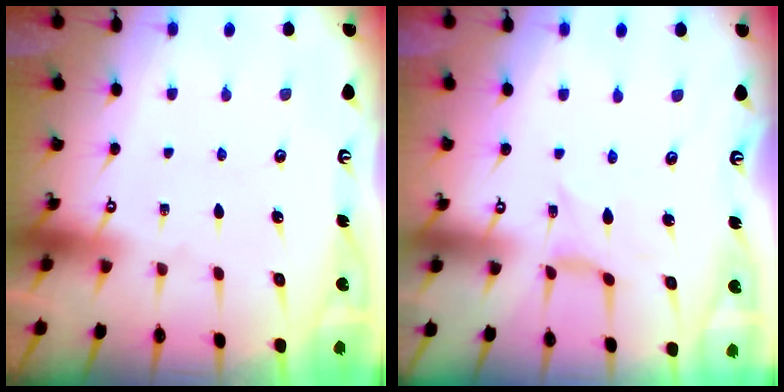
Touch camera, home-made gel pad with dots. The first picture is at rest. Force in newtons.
{"total": 0.0}